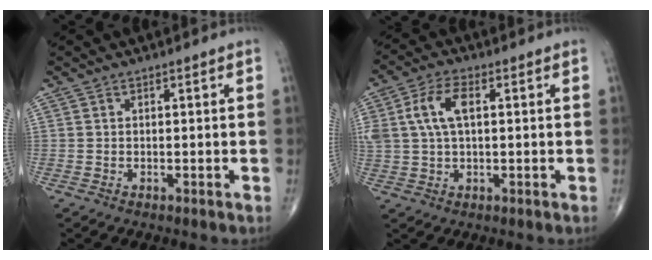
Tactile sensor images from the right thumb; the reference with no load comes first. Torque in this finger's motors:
{"motor_torque": [0.77, 0.71, 1.15, 0.28, 0.13]}